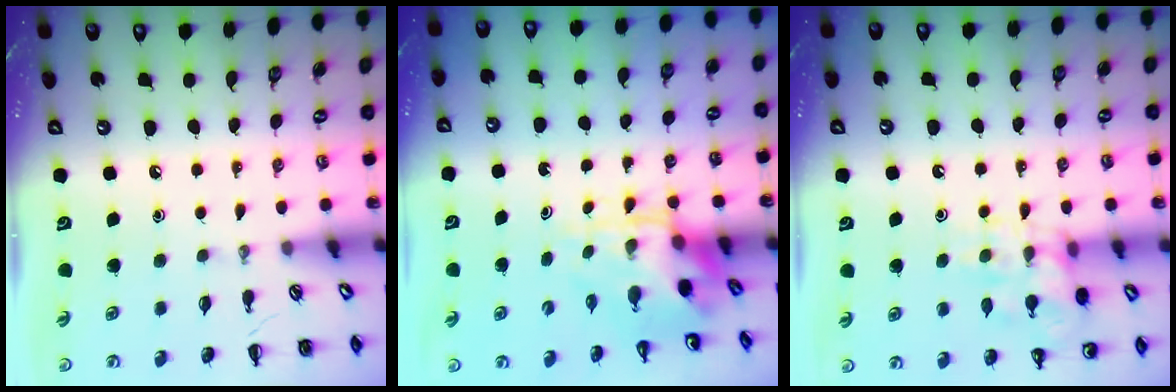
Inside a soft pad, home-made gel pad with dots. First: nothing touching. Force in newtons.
{"total": 5.5, "press": 5.3, "slide": 1.3}
{"total": 14.5, "press": 14.4, "slide": 1.9}